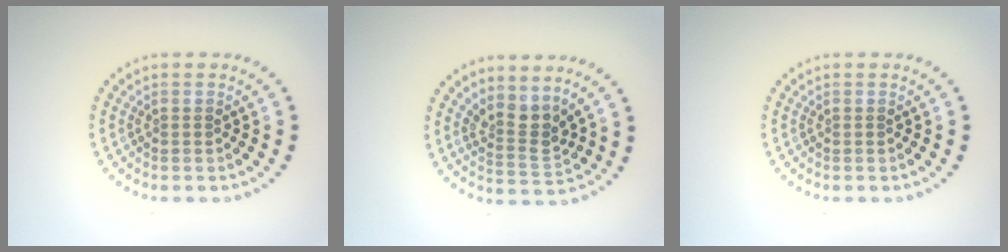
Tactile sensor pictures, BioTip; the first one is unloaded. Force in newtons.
{"total": 2.8, "press": 2.1, "slide": 1.9}
{"total": 0.0}